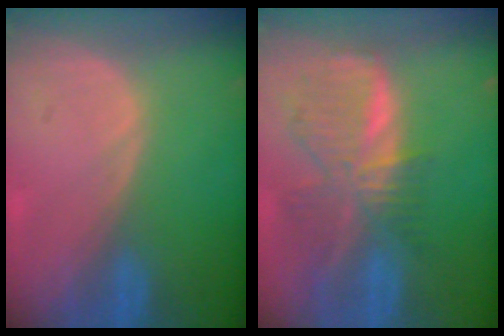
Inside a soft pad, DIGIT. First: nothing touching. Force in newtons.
{"total": 8.9, "press": 7.8, "slide": 4.4}